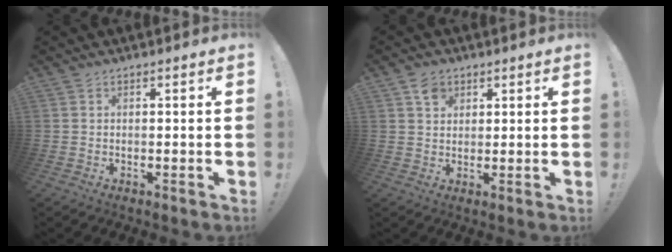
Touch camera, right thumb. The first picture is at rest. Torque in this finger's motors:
{"motor_torque": [0.25, 0.86, 0.44, -0.05, 0.00]}